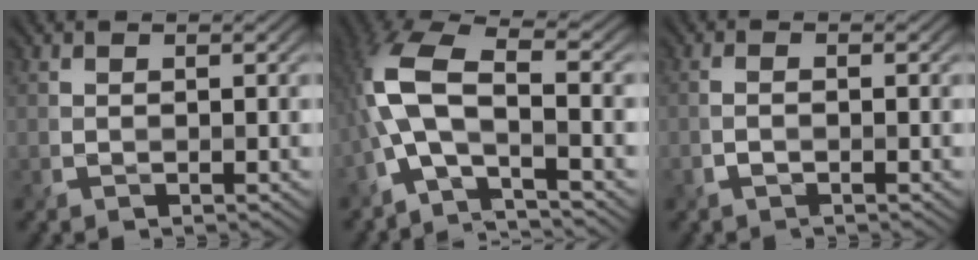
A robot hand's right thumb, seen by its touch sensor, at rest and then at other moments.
{"total": 9.3, "force": [-2.3, 3.3, 8.4], "torque": [-0.195, 0.016, -0.068]}
{"total": 1.0, "force": [-0.8, 0.2, 0.7], "torque": [-0.015, -0.001, -0.019]}